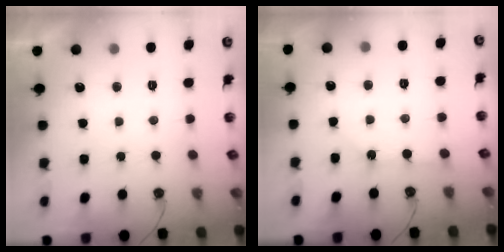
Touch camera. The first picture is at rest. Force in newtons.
{"total": 1.2, "press": 1.2, "slide": 0.2}